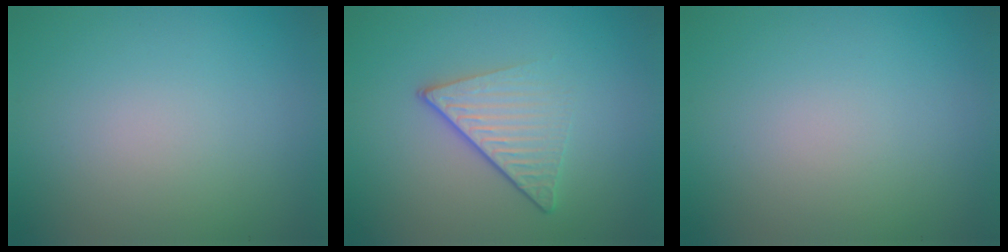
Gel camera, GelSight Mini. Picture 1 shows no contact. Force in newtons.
{"total": 4.3, "press": 2.7, "slide": 3.4}
{"total": 0.0}